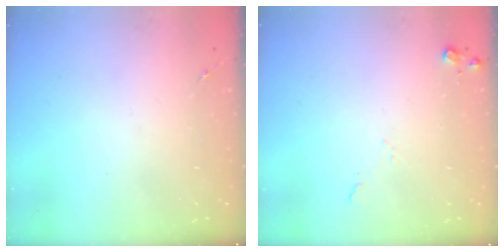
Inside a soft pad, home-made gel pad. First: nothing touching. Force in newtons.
{"total": 6.2, "press": 6.2, "slide": 0.5}